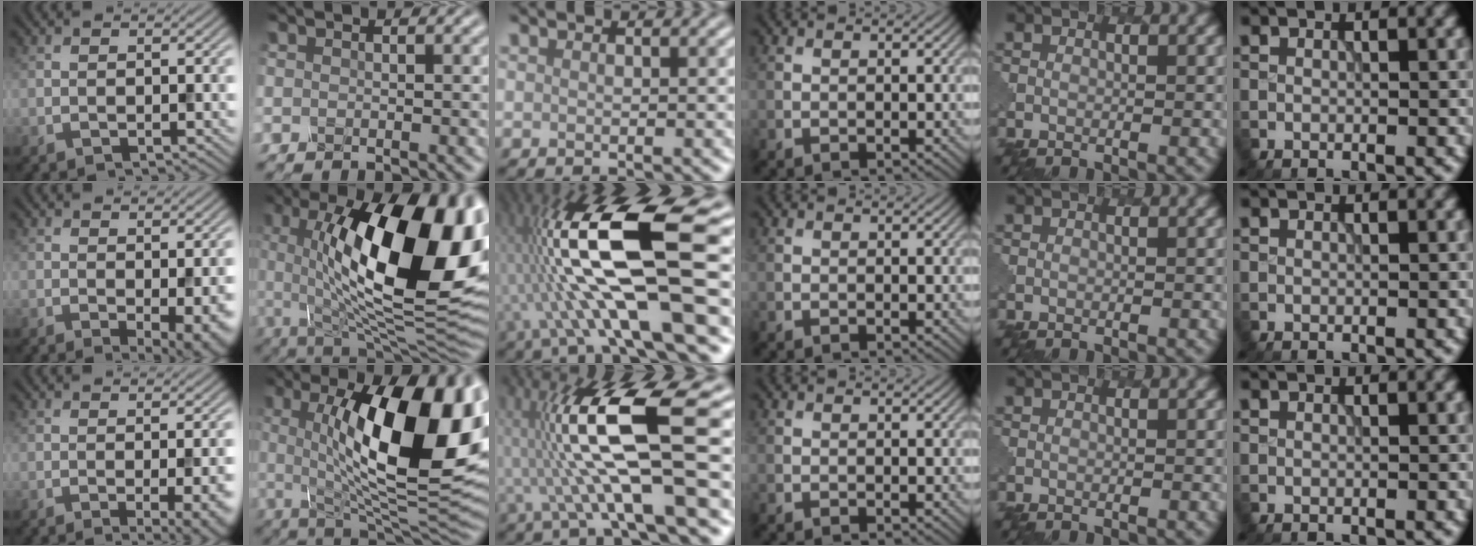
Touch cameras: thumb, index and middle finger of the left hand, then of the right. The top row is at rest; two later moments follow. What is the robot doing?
{"motion": "pour", "object": "mug"}